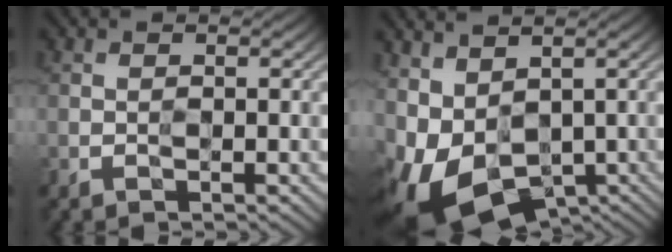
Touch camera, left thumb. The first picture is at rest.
{"total": 13.2, "force": [-2.0, 8.7, 9.8], "torque": [-0.209, -0.037, 0.032]}